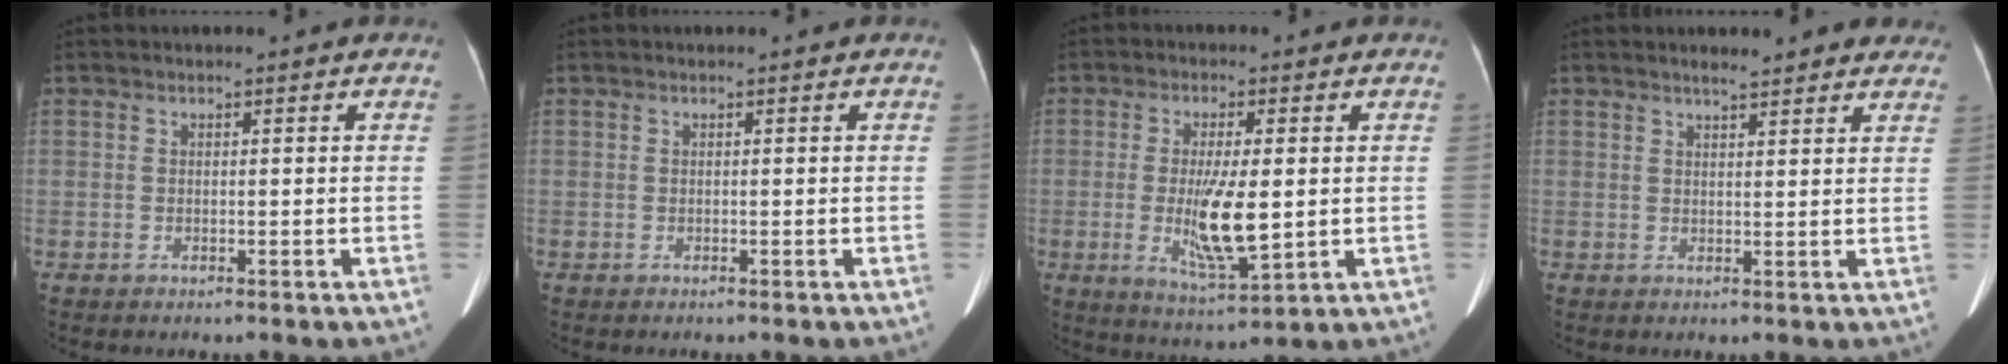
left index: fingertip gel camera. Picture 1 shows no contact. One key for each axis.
{"total": 0.0}
{"total": 9.1, "fx": -0.5, "fy": 1.9, "fz": 8.8, "tx": -0.169, "ty": -0.022, "tz": -0.002}
{"total": 6.9, "fx": 6.1, "fy": 1.4, "fz": 2.8, "tx": -0.024, "ty": 0.008, "tz": 0.066}